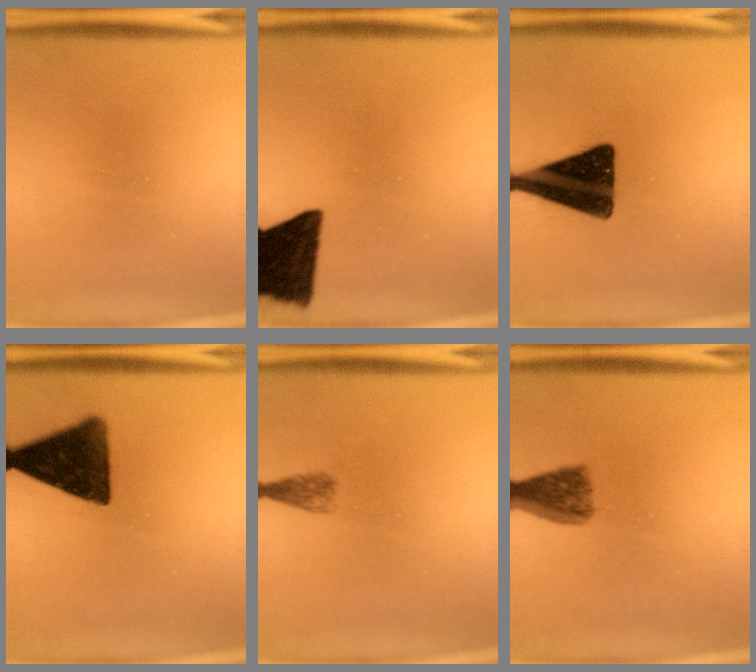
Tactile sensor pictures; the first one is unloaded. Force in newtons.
{"total": 14.8}
{"total": 14.5}
{"total": 13.8}
{"total": 1.4}
{"total": 5.6}